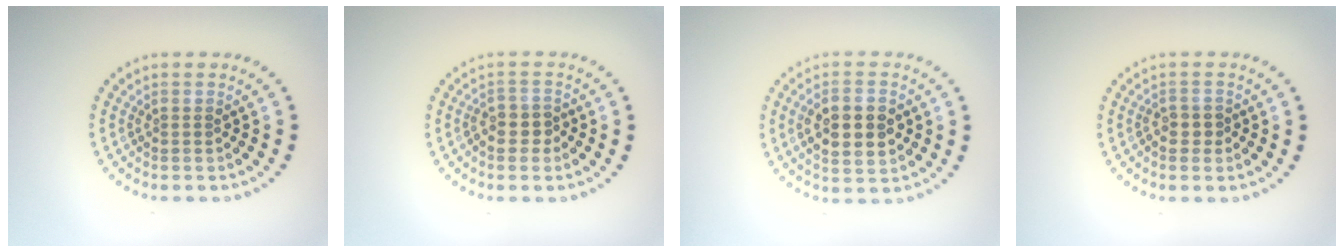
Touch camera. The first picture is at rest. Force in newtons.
{"total": 2.5, "press": 2.3, "slide": 1.0}
{"total": 5.2, "press": 5.2, "slide": 0.3}
{"total": 1.0, "press": 0.9, "slide": 0.4}